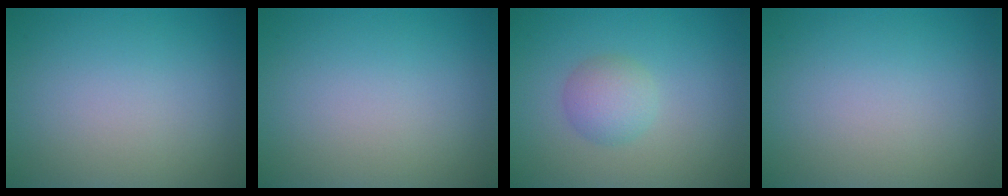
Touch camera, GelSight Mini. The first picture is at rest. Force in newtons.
{"total": 0.0}
{"total": 2.5, "press": 2.5, "slide": 0.0}
{"total": 0.0}